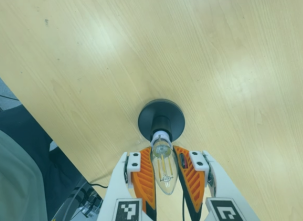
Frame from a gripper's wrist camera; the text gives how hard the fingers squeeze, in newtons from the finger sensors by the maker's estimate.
{"total": 16.6, "left": 15.6, "right": 17.6}